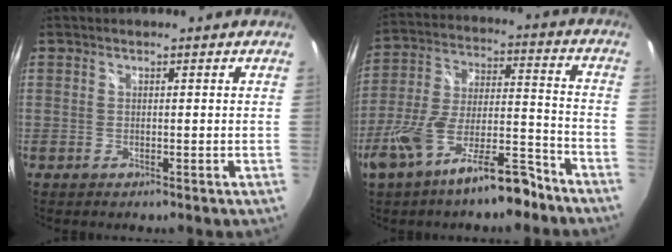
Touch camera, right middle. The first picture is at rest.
{"total": 16.3, "force": [-11.1, 4.7, 11.0], "torque": [-0.210, -0.010, -0.180]}